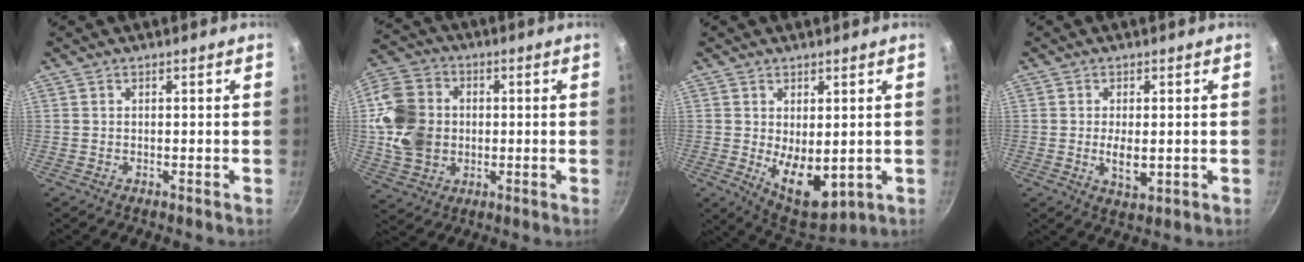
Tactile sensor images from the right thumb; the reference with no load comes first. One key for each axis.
{"total": 14.6, "fx": 0.1, "fy": 11.7, "fz": 8.8, "tx": -0.164, "ty": 0.016, "tz": 0.001}
{"total": 9.9, "fx": -1.1, "fy": 5.2, "fz": 8.4, "tx": -0.109, "ty": -0.018, "tz": 0.006}
{"total": 4.4, "fx": -0.3, "fy": 2.1, "fz": 3.9, "tx": -0.068, "ty": -0.009, "tz": -0.002}